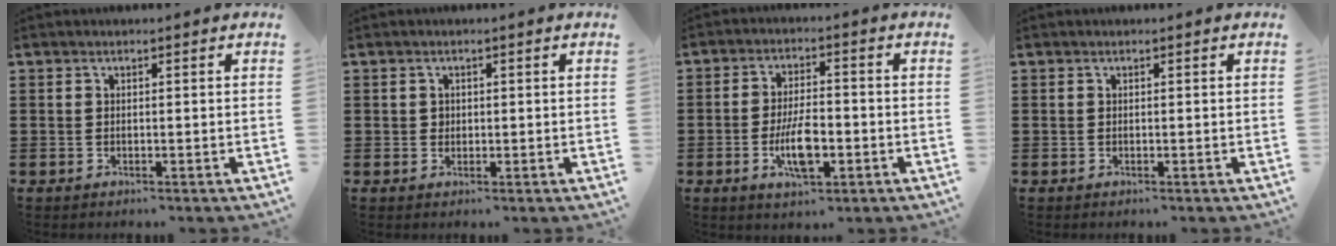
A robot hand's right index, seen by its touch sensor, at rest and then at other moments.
{"total": 1.0, "force": [0.3, 0.9, 0.2], "torque": [-0.007, 0.003, 0.008]}
{"total": 7.2, "force": [-2.2, 2.6, 6.4], "torque": [-0.131, -0.003, -0.043]}
{"total": 0.0}